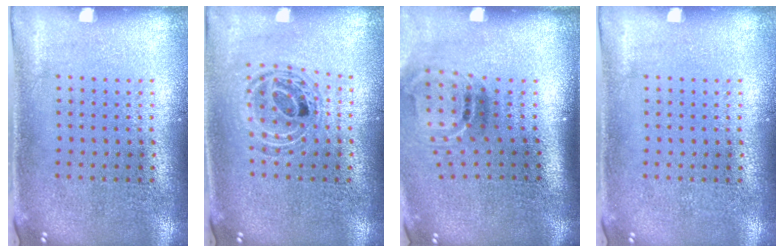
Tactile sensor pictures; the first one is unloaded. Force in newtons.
{"total": 0.9, "press": 0.9, "slide": 0.2}
{"total": 1.8, "press": 1.1, "slide": 1.5}
{"total": 0.0}